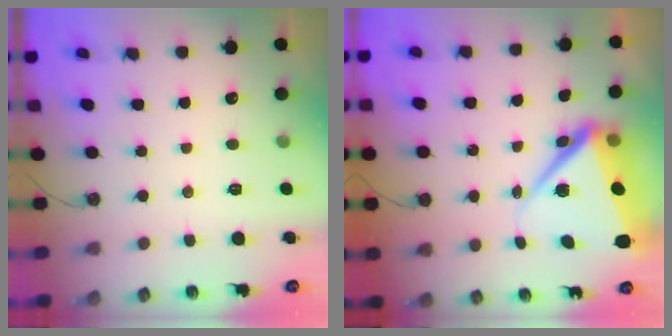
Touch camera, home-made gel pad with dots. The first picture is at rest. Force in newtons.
{"total": 11.7, "press": 11.6, "slide": 2.0}